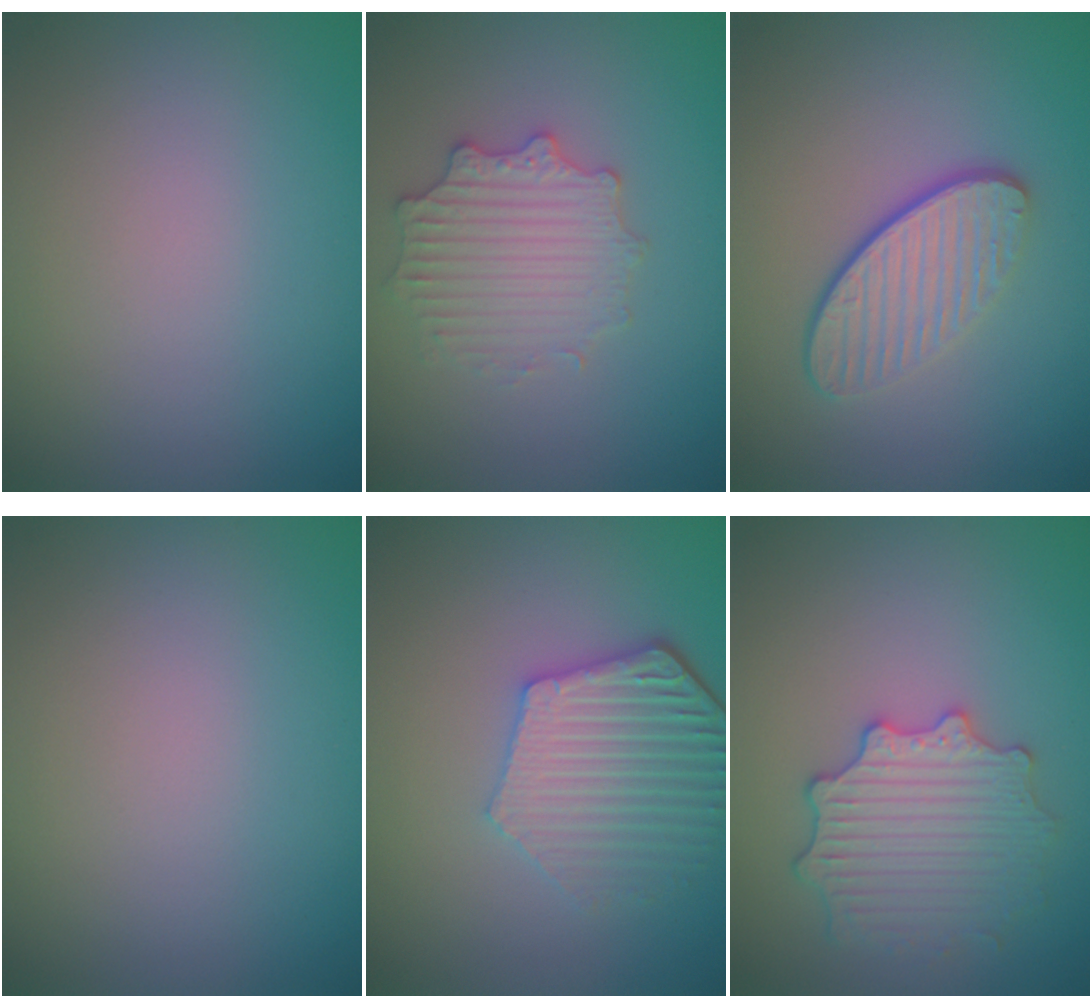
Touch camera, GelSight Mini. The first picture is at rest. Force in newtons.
{"total": 2.9, "press": 2.9, "slide": 0.6}
{"total": 4.2, "press": 3.1, "slide": 2.8}
{"total": 0.0}
{"total": 5.1, "press": 4.2, "slide": 2.9}
{"total": 3.6, "press": 3.6, "slide": 0.6}